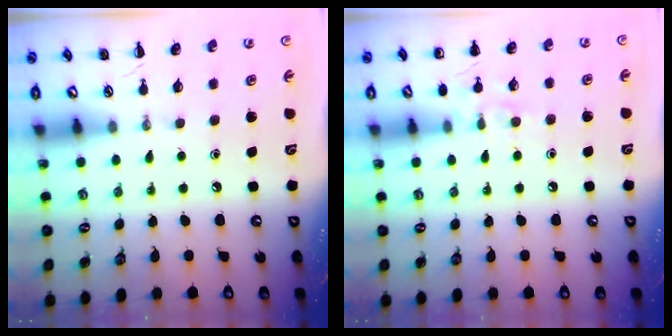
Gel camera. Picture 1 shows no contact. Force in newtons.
{"total": 7.0, "press": 6.8, "slide": 1.6}